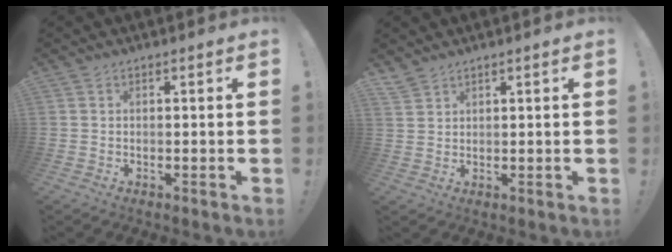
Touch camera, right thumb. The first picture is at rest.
{"total": 2.9, "force": [2.7, 0.9, 0.9], "torque": [-0.015, -0.017, 0.051]}